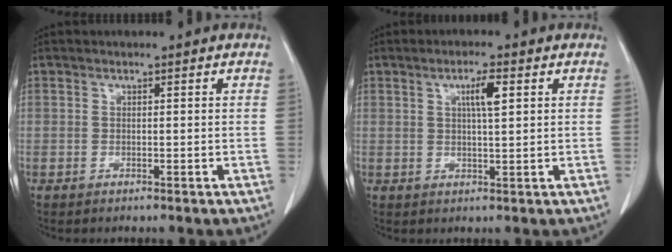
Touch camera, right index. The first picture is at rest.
{"total": 3.8, "force": [1.3, 0.3, 3.6], "torque": [-0.060, 0.000, 0.022]}